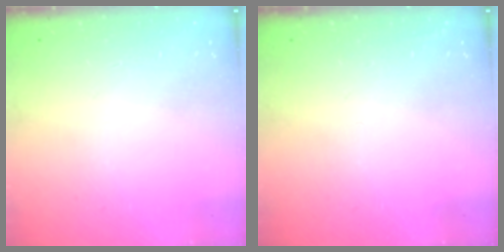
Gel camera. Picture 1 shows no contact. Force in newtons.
{"total": 0.0}